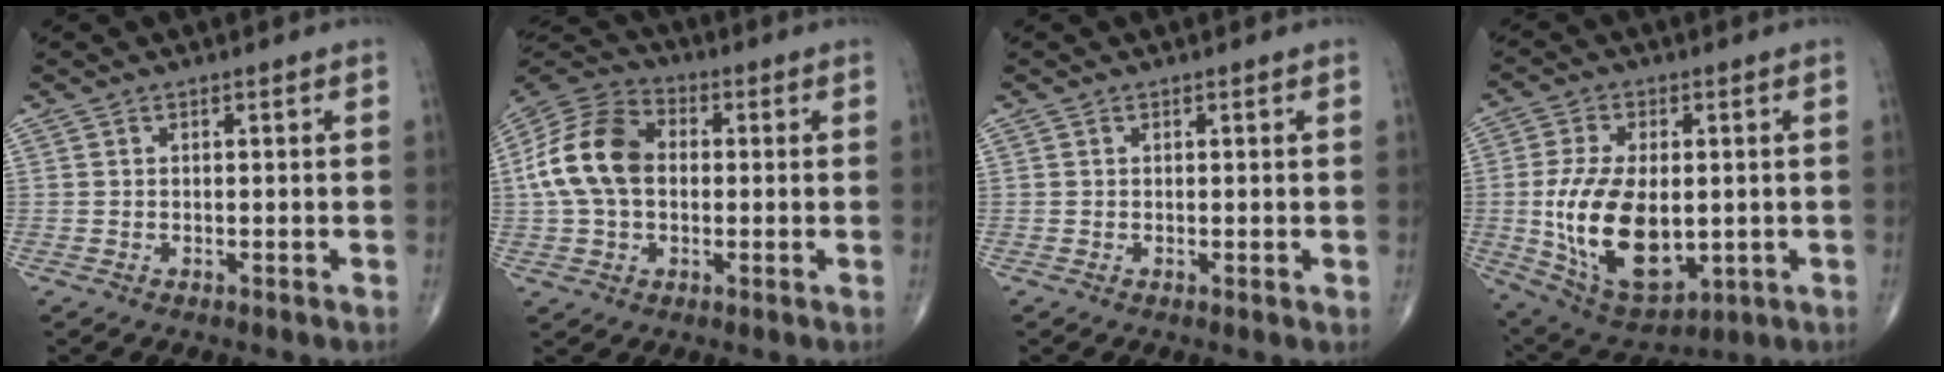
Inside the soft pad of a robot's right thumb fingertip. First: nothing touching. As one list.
[{"total": 14.7, "force": [0.7, 10.2, 10.5], "torque": [-0.200, 0.031, 0.003]}, {"total": 0.5, "force": [0.2, 0.1, 0.5], "torque": [-0.013, -0.003, 0.002]}, {"total": 18.2, "force": [-1.4, 10.2, 15.1], "torque": [-0.268, -0.010, 0.000]}]